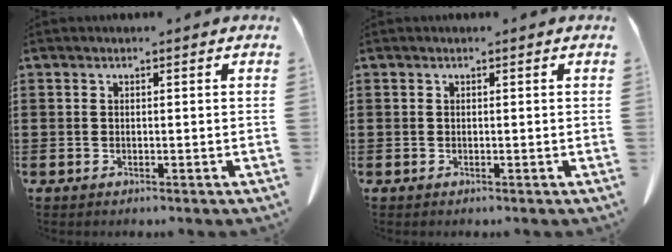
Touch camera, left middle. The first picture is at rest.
{"total": 0.0}